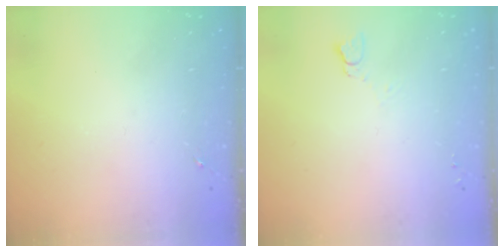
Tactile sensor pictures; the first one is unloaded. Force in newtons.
{"total": 2.7, "press": 2.7, "slide": 0.3}